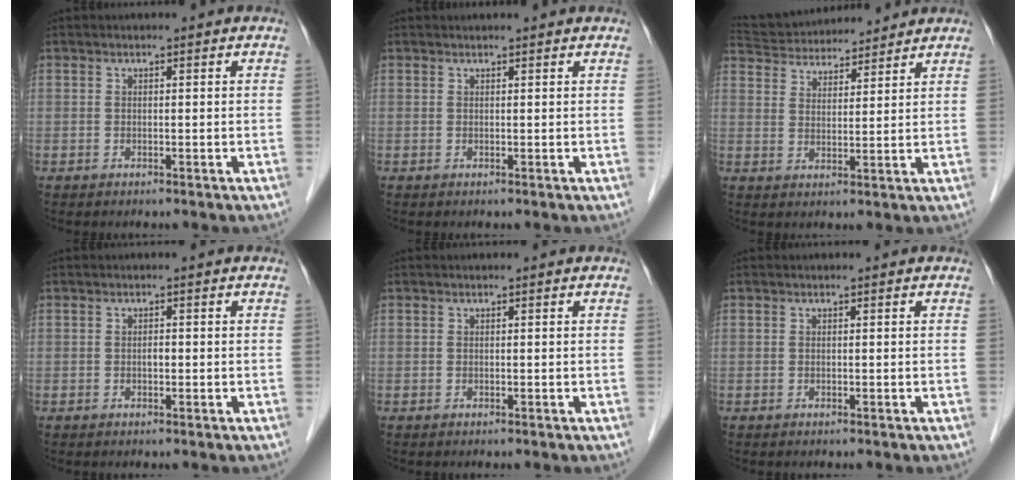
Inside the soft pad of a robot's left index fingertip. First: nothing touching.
{"total": 1.9, "force": [1.8, 0.2, 0.5], "torque": [-0.010, 0.017, 0.022]}
{"total": 12.6, "force": [11.9, 2.5, 3.3], "torque": [-0.065, 0.038, 0.196]}
{"total": 0.7, "force": [-0.1, 0.4, 0.6], "torque": [-0.011, 0.002, -0.004]}
{"total": 0.0}
{"total": 0.0}